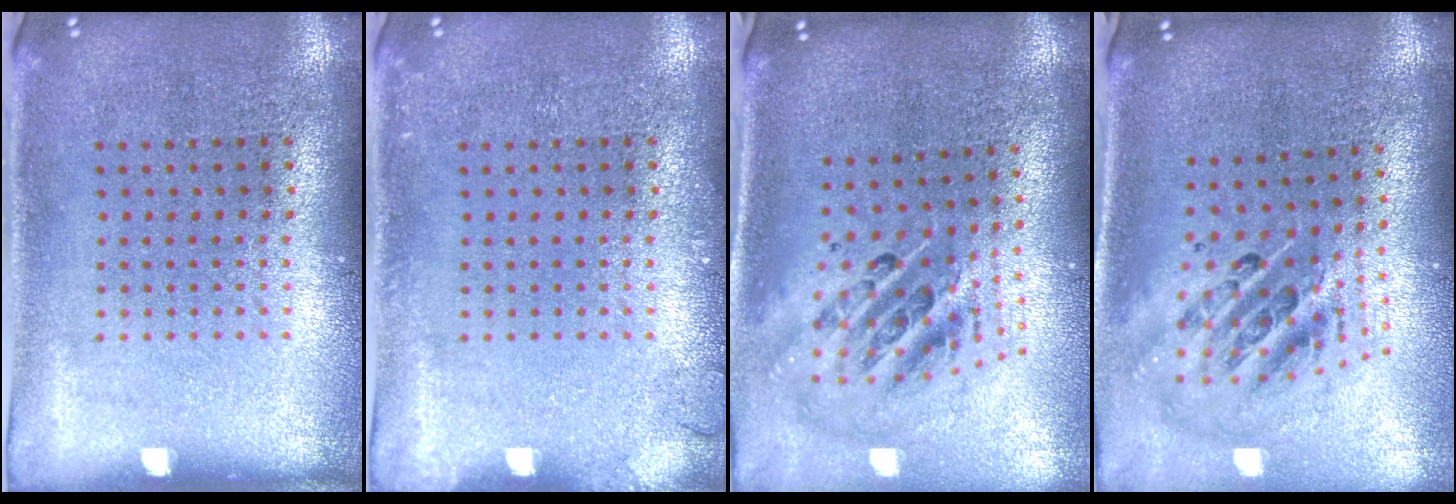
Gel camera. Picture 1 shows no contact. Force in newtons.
{"total": 1.0, "press": 1.0, "slide": 0.1}
{"total": 2.6, "press": 1.8, "slide": 1.9}
{"total": 2.6, "press": 1.8, "slide": 1.9}